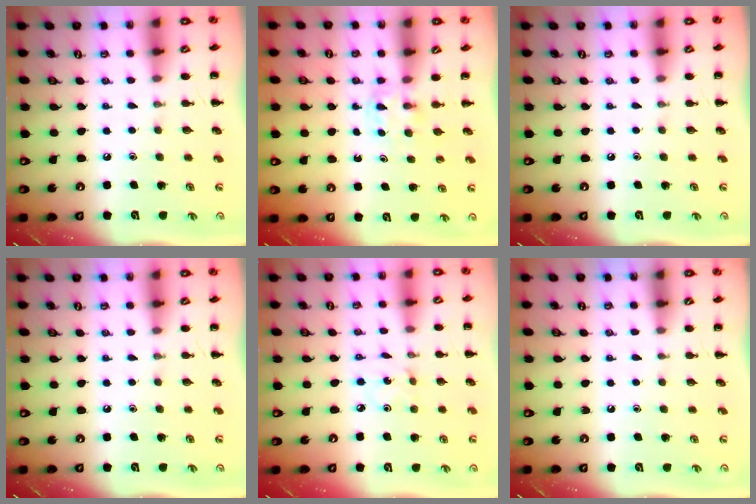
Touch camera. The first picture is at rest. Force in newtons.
{"total": 2.7, "press": 2.5, "slide": 1.0}
{"total": 0.0}
{"total": 0.0}
{"total": 1.0, "press": 1.0, "slide": 0.3}
{"total": 0.6, "press": 0.6, "slide": 0.2}